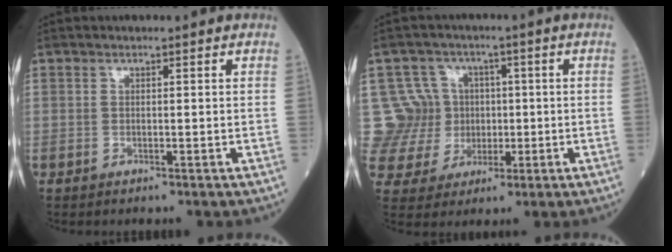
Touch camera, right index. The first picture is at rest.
{"total": 10.3, "force": [1.2, 10.1, 0.9], "torque": [-0.026, 0.042, 0.035]}